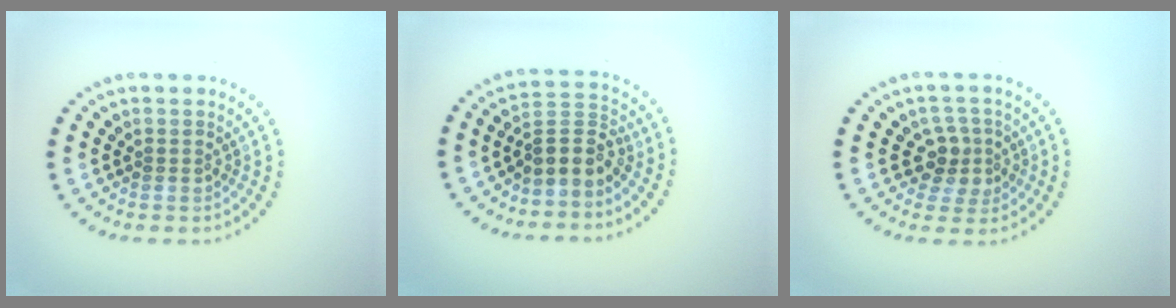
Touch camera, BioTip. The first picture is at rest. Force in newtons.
{"total": 3.0, "press": 2.5, "slide": 1.7}
{"total": 2.7, "press": 2.4, "slide": 1.3}